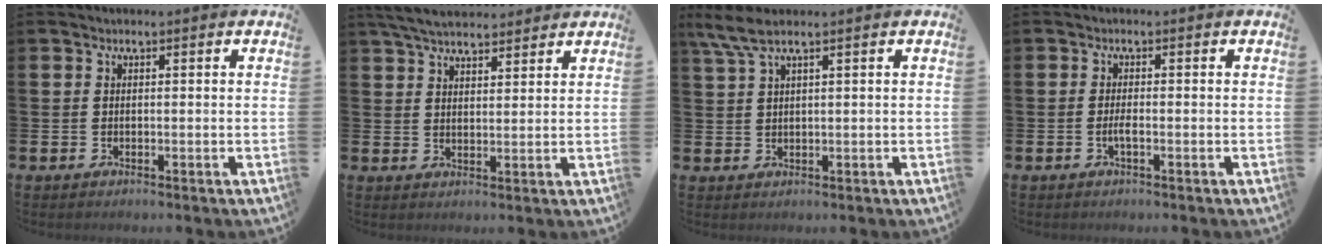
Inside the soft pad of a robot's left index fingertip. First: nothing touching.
{"total": 5.1, "force": [4.9, 1.1, 1.2], "torque": [-0.035, -0.015, 0.089]}
{"total": 4.2, "force": [2.7, 0.7, 3.1], "torque": [-0.072, 0.006, 0.050]}
{"total": 1.1, "force": [-0.4, 0.2, 1.0], "torque": [-0.025, 0.001, -0.007]}